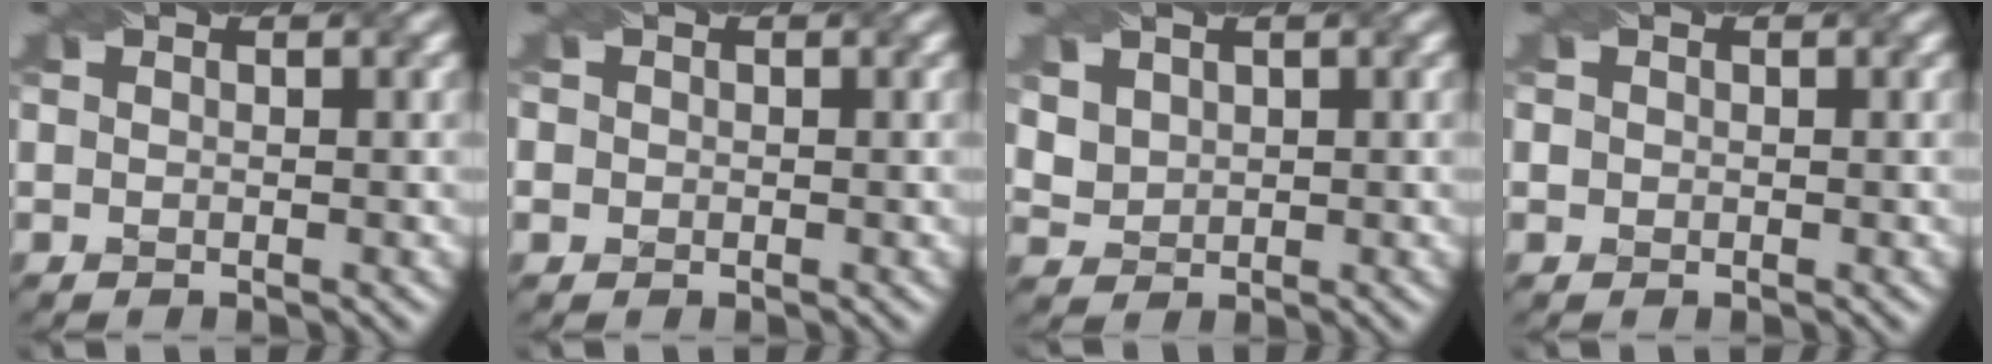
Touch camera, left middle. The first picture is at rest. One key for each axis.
{"total": 2.2, "fx": 0.6, "fy": 1.9, "fz": 0.9, "tx": -0.008, "ty": 0.021, "tz": -0.006}
{"total": 3.1, "fx": 1.8, "fy": 2.2, "fz": 1.1, "tx": -0.052, "ty": 0.006, "tz": 0.052}
{"total": 1.0, "fx": 0.4, "fy": 0.8, "fz": 0.4, "tx": -0.003, "ty": 0.015, "tz": 0.005}